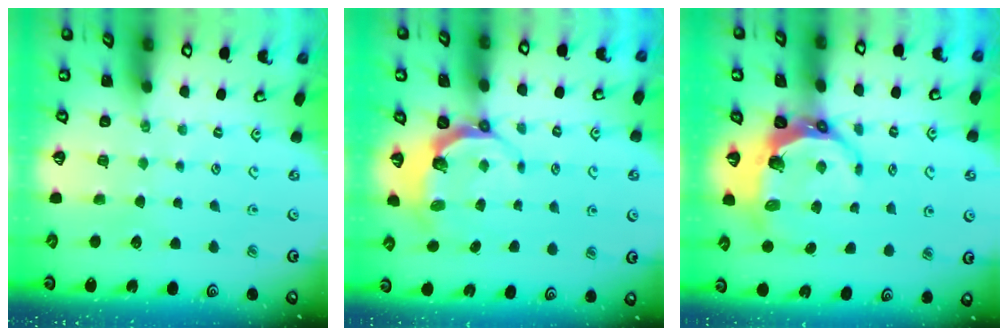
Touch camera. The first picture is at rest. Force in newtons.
{"total": 5.6, "press": 4.5, "slide": 3.3}
{"total": 9.1, "press": 7.8, "slide": 4.7}